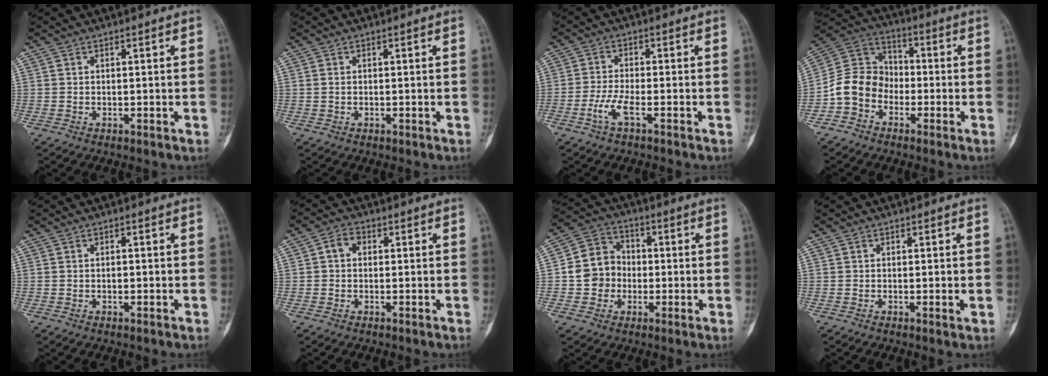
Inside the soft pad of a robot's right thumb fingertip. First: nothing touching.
{"total": 0.7, "force": [0.1, 0.5, 0.5], "torque": [-0.012, 0.002, 0.003]}
{"total": 4.1, "force": [-2.0, 0.9, 3.4], "torque": [-0.083, 0.008, -0.044]}
{"total": 10.1, "force": [-3.7, 8.3, 4.5], "torque": [-0.073, 0.053, -0.083]}
{"total": 0.8, "force": [-0.1, 0.4, 0.7], "torque": [-0.008, 0.001, -0.002]}
{"total": 3.0, "force": [0.3, 2.4, 1.8], "torque": [-0.023, 0.013, 0.000]}
{"total": 9.2, "force": [-0.8, 8.3, 3.7], "torque": [-0.035, 0.027, -0.025]}
{"total": 1.5, "force": [-0.1, 0.3, 1.5], "torque": [-0.021, -0.004, -0.002]}